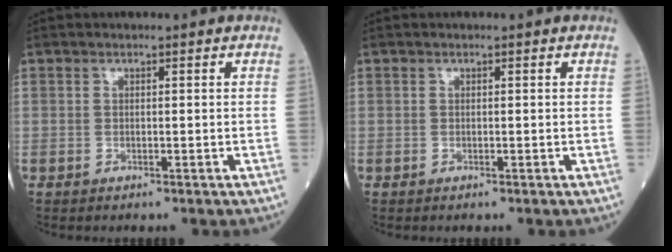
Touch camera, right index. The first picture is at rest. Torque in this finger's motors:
{"motor_torque": [0.00, 0.00, 0.00, 0.00]}